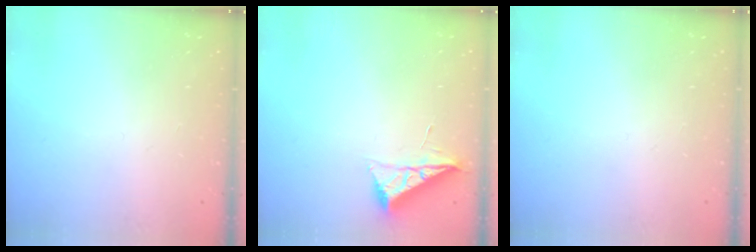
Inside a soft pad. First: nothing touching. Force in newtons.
{"total": 6.8, "press": 6.7, "slide": 0.7}
{"total": 0.0}